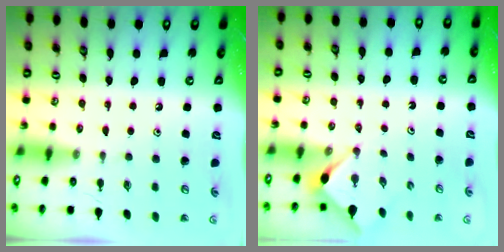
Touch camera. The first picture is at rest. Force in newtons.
{"total": 2.6, "press": 2.6, "slide": 0.3}